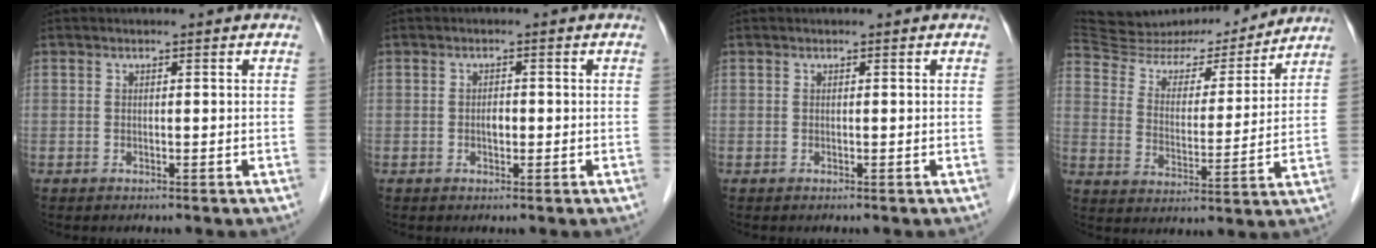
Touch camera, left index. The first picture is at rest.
{"total": 1.2, "force": [-0.2, 0.8, 0.9], "torque": [-0.016, 0.002, -0.002]}
{"total": 0.0}
{"total": 21.3, "force": [20.0, 5.1, 5.2], "torque": [-0.103, 0.007, 0.304]}